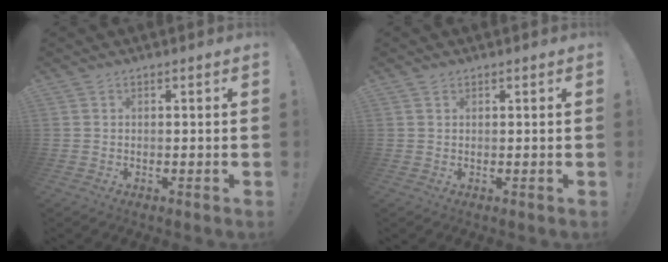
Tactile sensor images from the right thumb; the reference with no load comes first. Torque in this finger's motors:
{"motor_torque": [-0.02, 0.08, 0.22, 0.06, 0.00]}